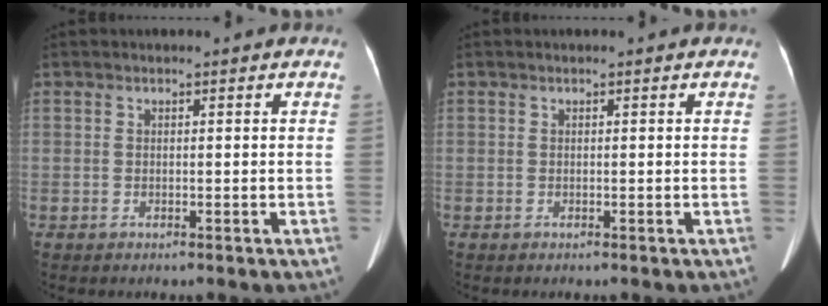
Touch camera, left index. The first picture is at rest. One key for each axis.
{"total": 0.0}